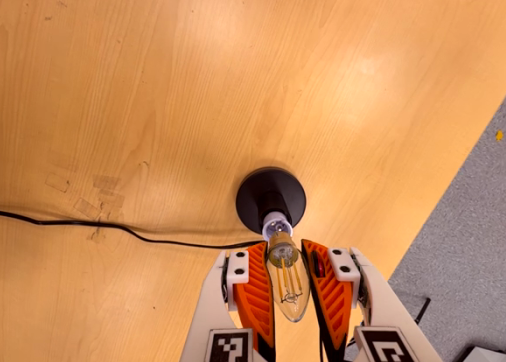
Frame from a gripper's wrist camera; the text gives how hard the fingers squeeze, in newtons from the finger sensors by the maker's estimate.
{"total": 24.0, "left": 25.1, "right": 22.9}